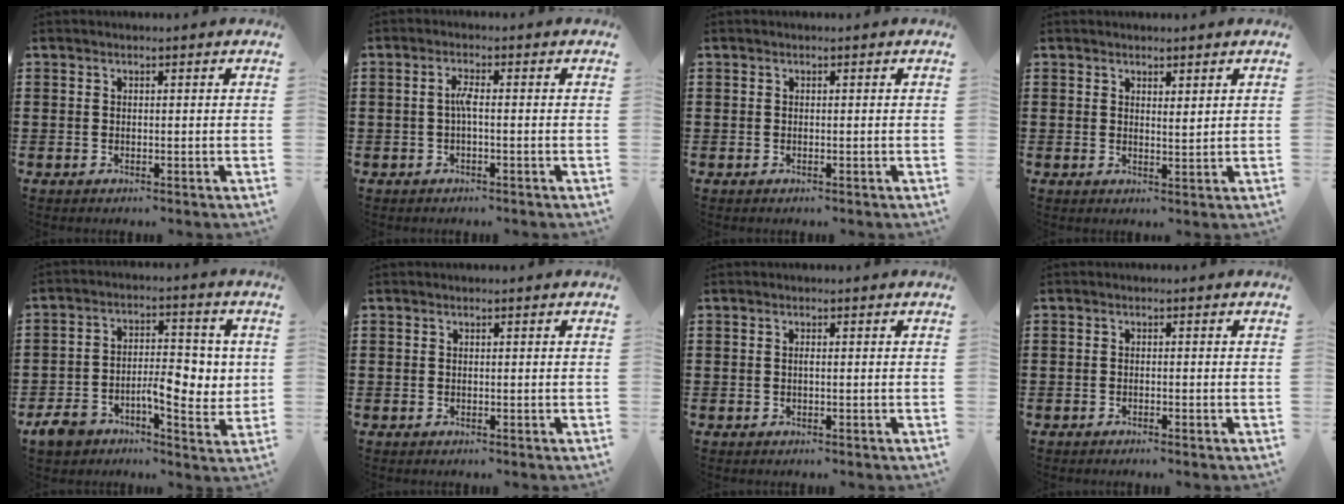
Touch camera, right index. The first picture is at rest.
{"total": 2.3, "force": [-0.4, 0.3, 2.3], "torque": [-0.053, 0.000, -0.011]}
{"total": 0.0}
{"total": 1.5, "force": [1.4, 0.3, 0.5], "torque": [-0.011, 0.003, 0.026]}
{"total": 8.6, "force": [-2.0, 4.9, 6.7], "torque": [-0.093, 0.011, -0.038]}
{"total": 0.0}
{"total": 0.5, "force": [-0.1, 0.0, 0.5], "torque": [-0.010, -0.004, -0.002]}
{"total": 0.7, "force": [-0.6, 0.0, 0.3], "torque": [-0.007, -0.002, -0.012]}